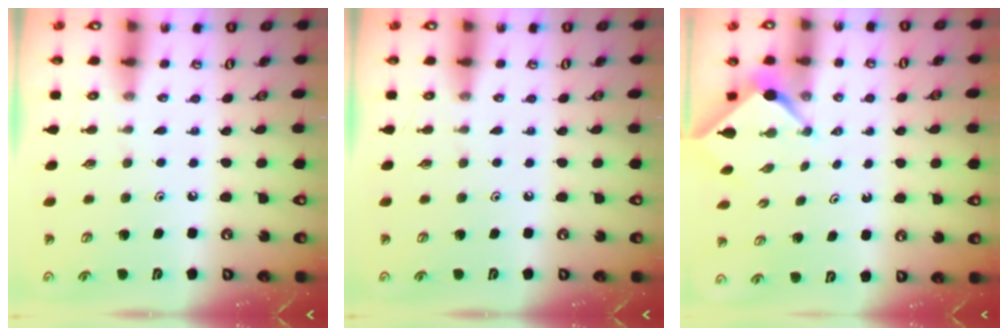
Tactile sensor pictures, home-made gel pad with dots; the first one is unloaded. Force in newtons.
{"total": 0.0}
{"total": 2.6, "press": 2.6, "slide": 0.2}